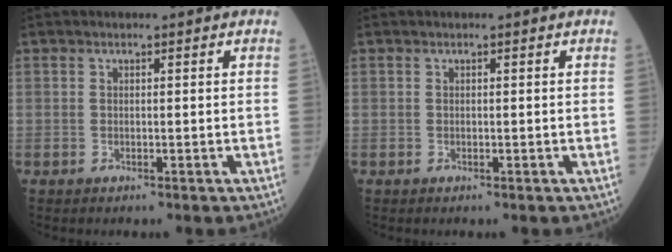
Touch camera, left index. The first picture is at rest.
{"total": 0.0}